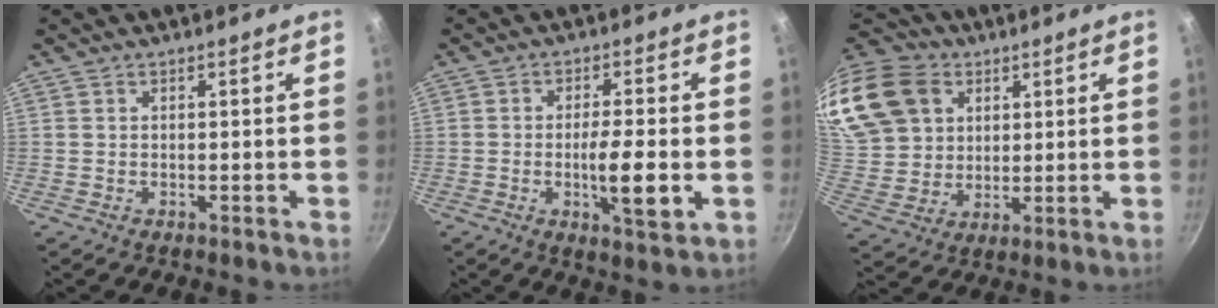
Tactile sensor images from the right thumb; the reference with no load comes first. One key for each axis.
{"total": 8.2, "fx": -1.6, "fy": 1.7, "fz": 7.9, "tx": -0.132, "ty": 0.003, "tz": -0.026}
{"total": 23.8, "fx": 10.2, "fy": 18.2, "fz": 11.5, "tx": -0.263, "ty": 0.018, "tz": 0.204}